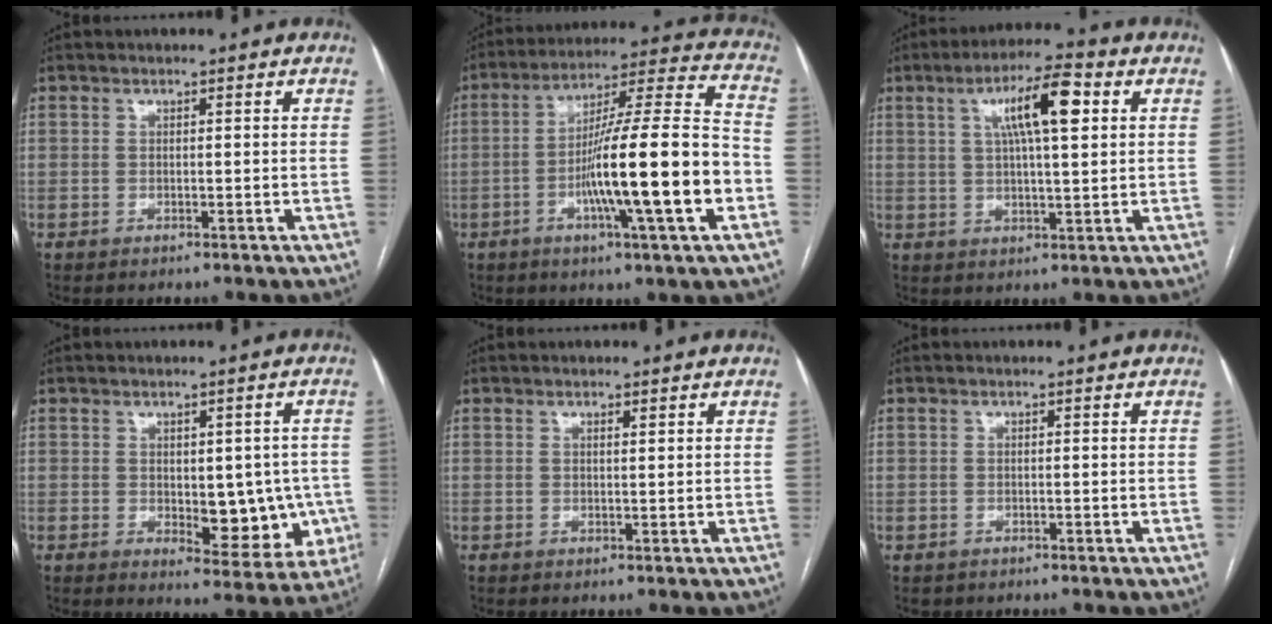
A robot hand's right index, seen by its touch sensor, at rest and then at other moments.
{"total": 20.1, "force": [-5.3, 0.3, 19.4], "torque": [-0.299, 0.004, -0.086]}
{"total": 9.8, "force": [3.3, 1.5, 9.1], "torque": [-0.156, 0.019, 0.054]}
{"total": 9.8, "force": [-1.1, 4.8, 8.5], "torque": [-0.087, 0.006, -0.001]}
{"total": 0.7, "force": [0.5, 0.0, 0.5], "torque": [-0.009, -0.002, 0.008]}
{"total": 0.9, "force": [-0.4, 0.8, -0.1], "torque": [-0.005, 0.006, -0.005]}